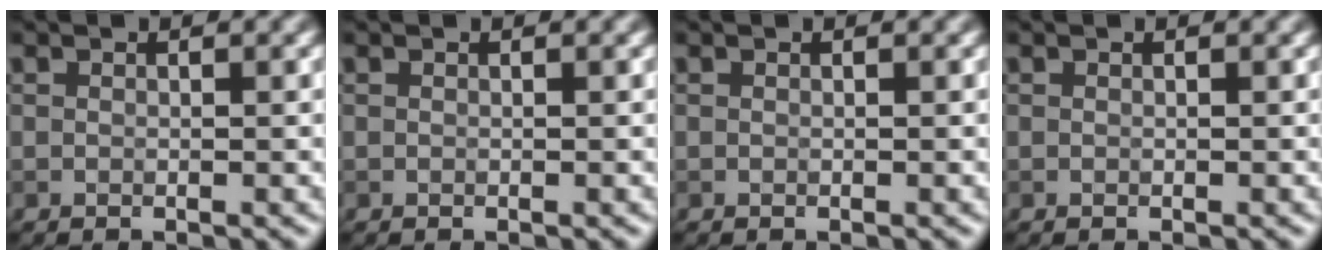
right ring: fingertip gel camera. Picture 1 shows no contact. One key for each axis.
{"total": 0.0}
{"total": 0.0}
{"total": 0.0}